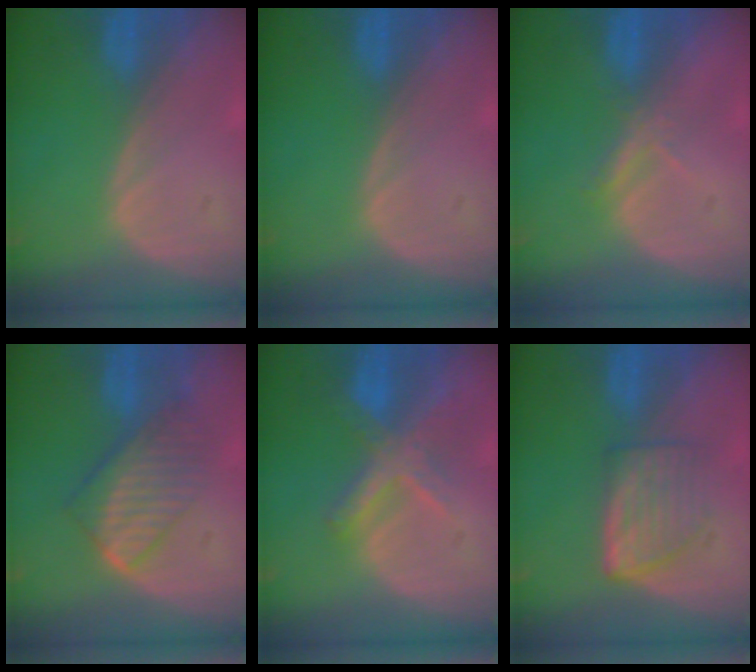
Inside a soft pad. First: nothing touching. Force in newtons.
{"total": 0.0}
{"total": 2.3, "press": 2.1, "slide": 0.9}
{"total": 6.6, "press": 6.4, "slide": 1.8}
{"total": 7.1, "press": 6.0, "slide": 3.8}
{"total": 5.9, "press": 5.3, "slide": 2.6}